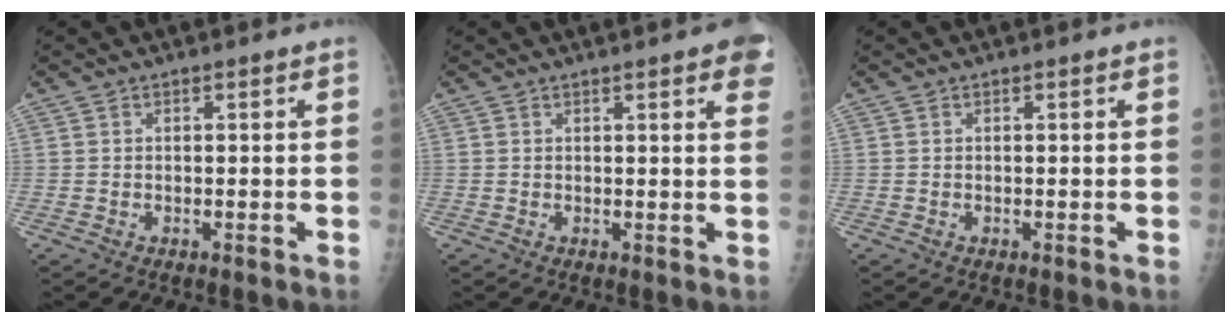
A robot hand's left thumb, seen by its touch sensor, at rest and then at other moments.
{"total": 6.1, "force": [3.4, 1.4, 4.9], "torque": [-0.040, -0.002, 0.033]}
{"total": 0.0}